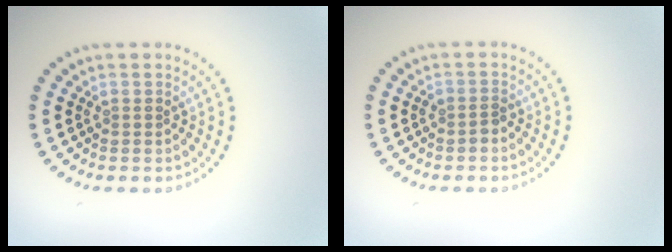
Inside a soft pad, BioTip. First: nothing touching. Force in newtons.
{"total": 1.0, "press": 0.8, "slide": 0.5}